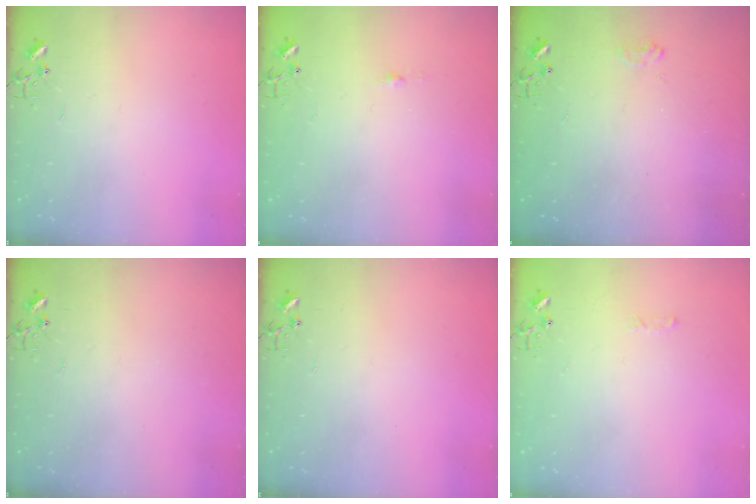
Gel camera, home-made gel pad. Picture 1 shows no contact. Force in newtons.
{"total": 3.3, "press": 3.3, "slide": 0.4}
{"total": 7.5, "press": 7.4, "slide": 0.8}
{"total": 0.0}
{"total": 0.0}
{"total": 3.3, "press": 3.3, "slide": 0.5}